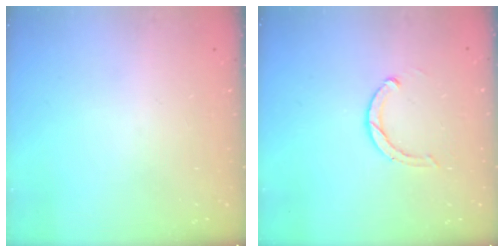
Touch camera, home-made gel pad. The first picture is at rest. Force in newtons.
{"total": 3.0, "press": 2.9, "slide": 0.5}